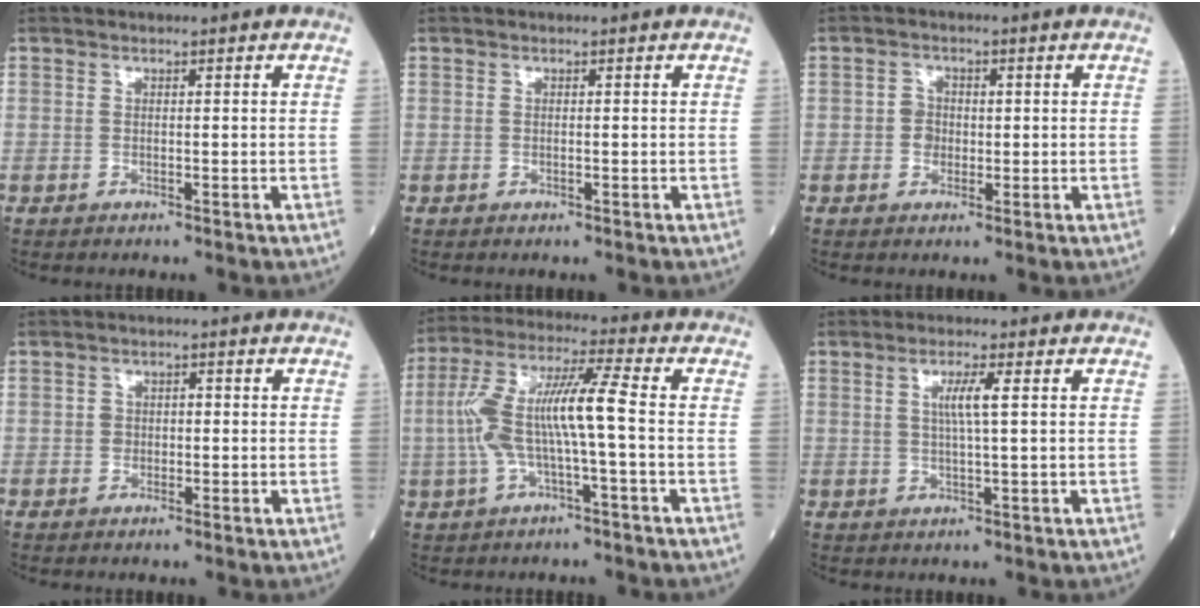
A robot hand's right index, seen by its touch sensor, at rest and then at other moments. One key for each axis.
{"total": 0.0}
{"total": 2.4, "fx": -0.1, "fy": 2.2, "fz": 1.1, "tx": -0.015, "ty": 0.005, "tz": -0.002}
{"total": 1.6, "fx": -0.2, "fy": 1.4, "fz": 0.9, "tx": -0.013, "ty": 0.009, "tz": -0.003}
{"total": 10.8, "fx": -1.0, "fy": 0.7, "fz": 10.7, "tx": -0.222, "ty": 0.029, "tz": -0.024}
{"total": 3.5, "fx": 0.8, "fy": -0.3, "fz": 3.4, "tx": -0.066, "ty": 0.000, "tz": 0.014}